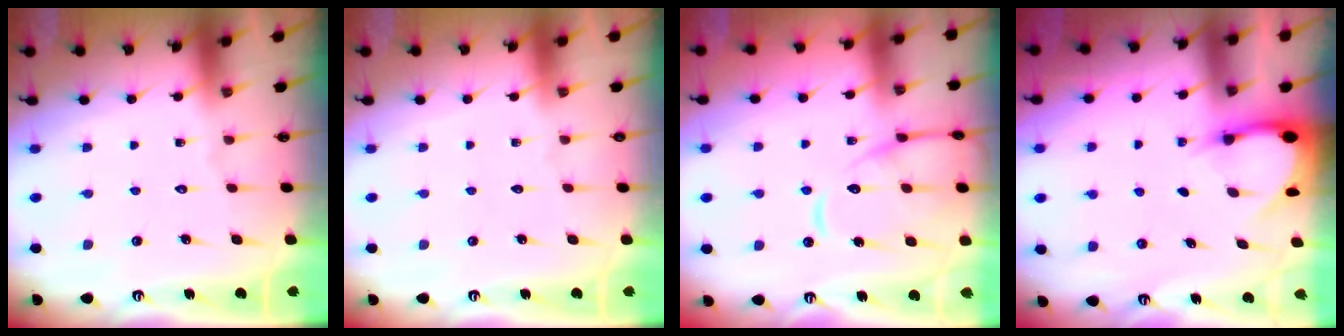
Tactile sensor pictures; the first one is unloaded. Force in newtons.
{"total": 0.0}
{"total": 12.3, "press": 12.2, "slide": 1.3}
{"total": 3.5, "press": 3.5, "slide": 0.2}